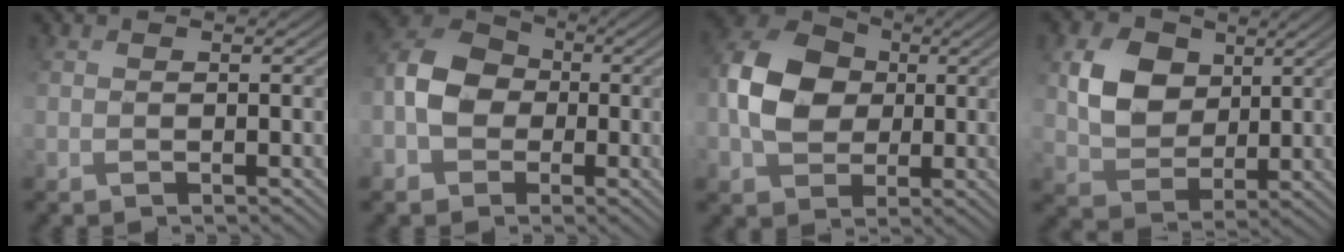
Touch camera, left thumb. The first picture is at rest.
{"total": 6.7, "force": [-1.3, 5.6, 3.6], "torque": [-0.101, 0.006, -0.041]}
{"total": 8.3, "force": [0.6, 6.7, 4.8], "torque": [-0.115, 0.020, -0.001]}
{"total": 7.0, "force": [3.1, 5.5, 3.0], "torque": [-0.074, 0.008, 0.049]}